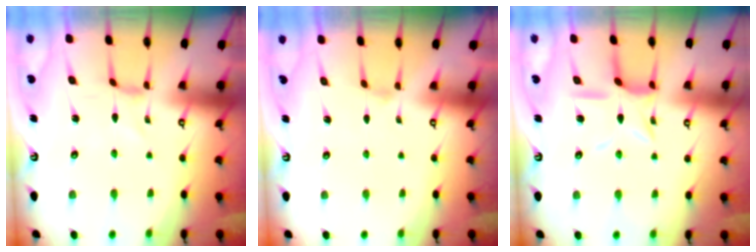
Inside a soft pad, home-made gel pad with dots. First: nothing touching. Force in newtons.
{"total": 2.1, "press": 2.1, "slide": 0.4}
{"total": 11.2, "press": 11.1, "slide": 0.8}